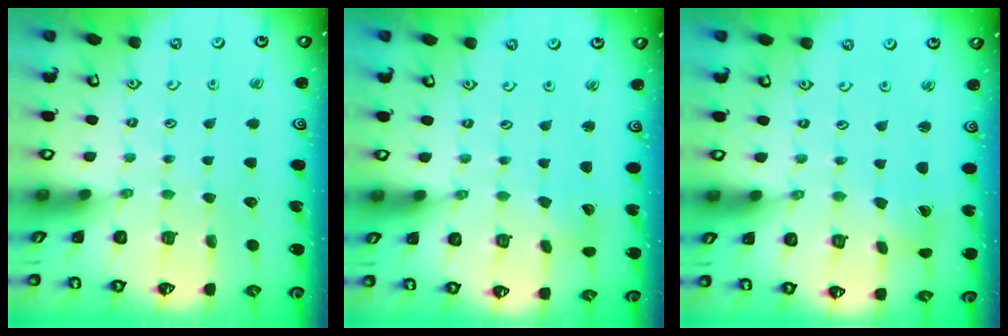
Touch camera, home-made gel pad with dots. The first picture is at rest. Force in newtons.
{"total": 2.6, "press": 2.6, "slide": 0.1}
{"total": 1.3, "press": 1.3, "slide": 0.3}